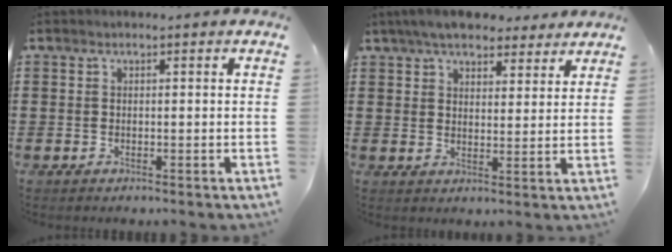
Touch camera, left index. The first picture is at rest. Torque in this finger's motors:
{"motor_torque": [0.96, -1.18, 0.25, 0.11]}